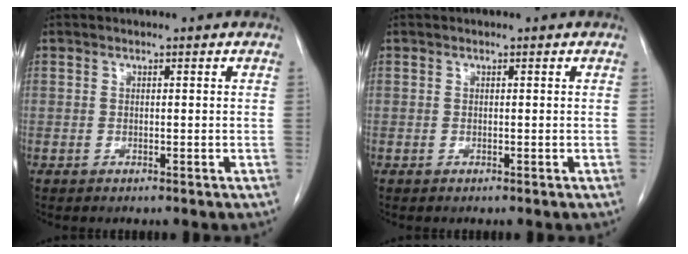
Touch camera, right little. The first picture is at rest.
{"total": 0.0}